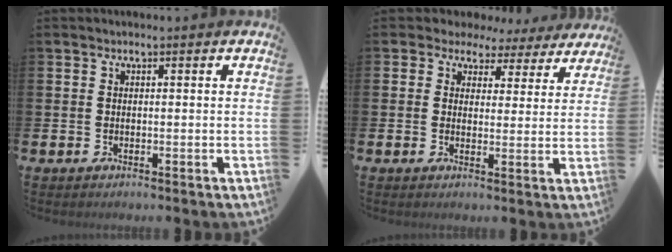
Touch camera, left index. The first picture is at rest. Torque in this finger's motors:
{"motor_torque": [1.10, -1.06, 0.03, -0.02]}